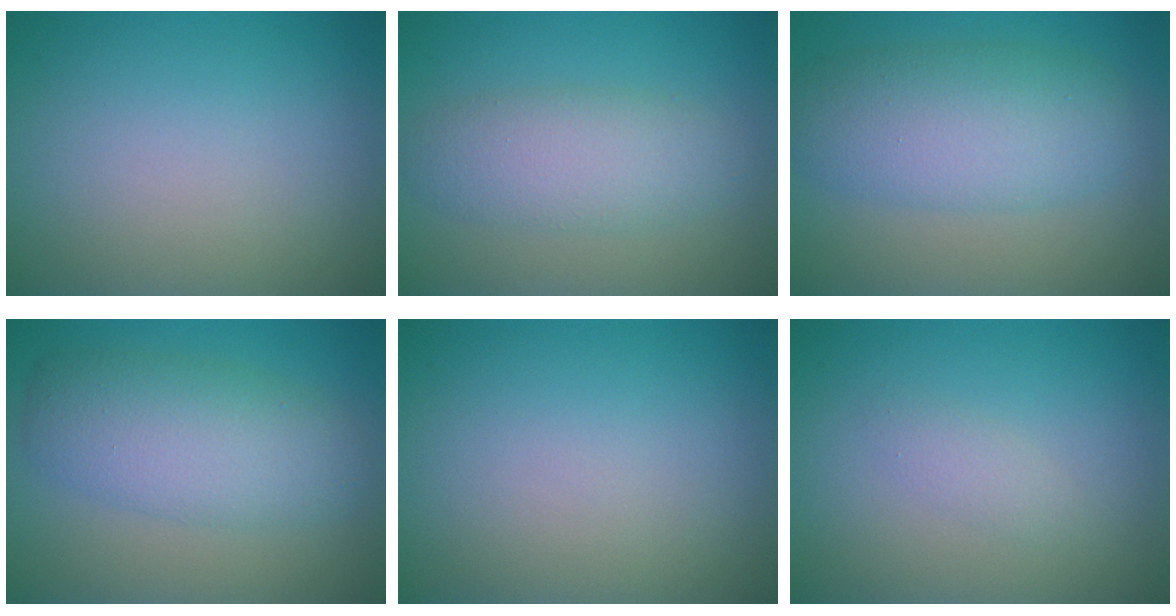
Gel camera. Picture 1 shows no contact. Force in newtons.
{"total": 4.2, "press": 4.2, "slide": 0.2}
{"total": 6.6, "press": 6.6, "slide": 0.0}
{"total": 5.8, "press": 5.8, "slide": 0.1}
{"total": 0.0}
{"total": 1.1, "press": 1.1, "slide": 0.0}